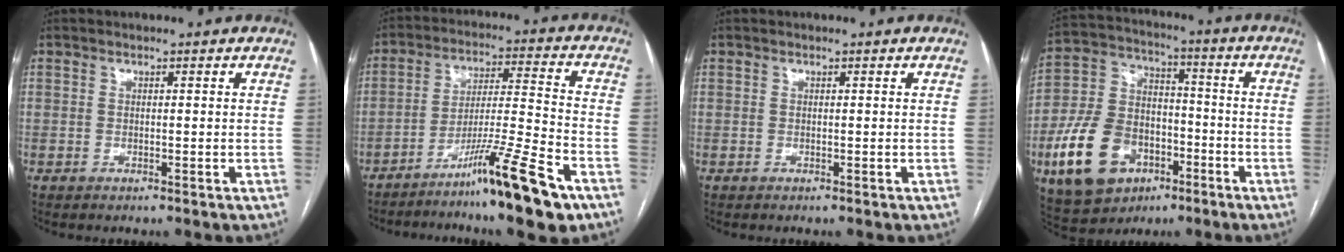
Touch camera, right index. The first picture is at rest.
{"total": 14.4, "force": [-9.4, -0.7, 10.9], "torque": [-0.183, -0.011, -0.158]}
{"total": 0.0}
{"total": 16.5, "force": [-6.9, 11.3, 9.9], "torque": [-0.221, 0.020, -0.113]}